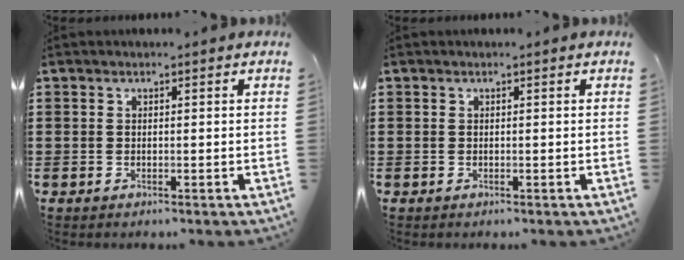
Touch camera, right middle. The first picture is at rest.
{"total": 0.0}